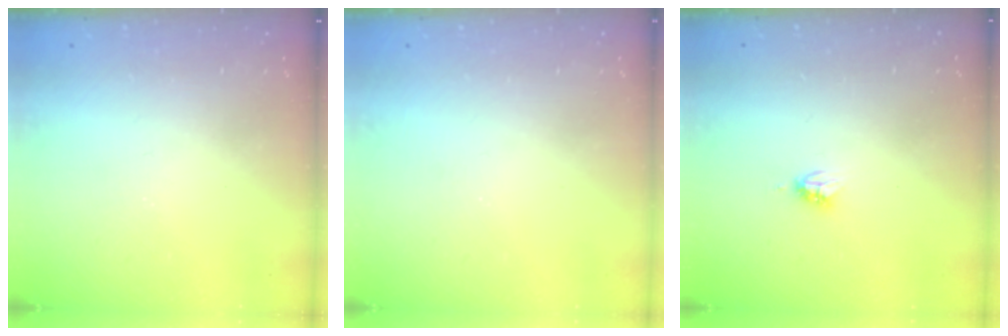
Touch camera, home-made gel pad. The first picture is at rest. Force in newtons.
{"total": 0.0}
{"total": 3.9, "press": 3.9, "slide": 0.5}